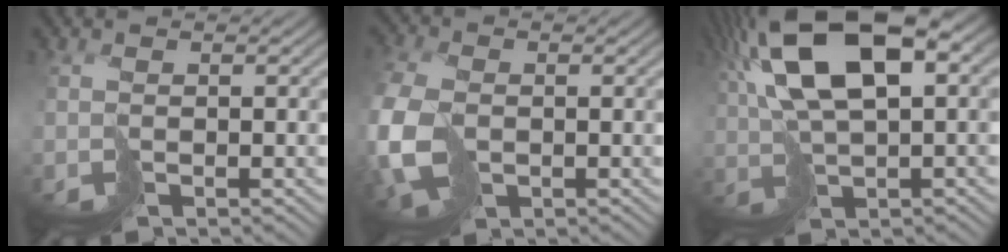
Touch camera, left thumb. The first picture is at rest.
{"total": 10.1, "force": [-1.7, 7.4, 6.6], "torque": [-0.210, -0.034, -0.022]}
{"total": 15.3, "force": [5.5, 6.6, 12.7], "torque": [-0.261, 0.017, 0.097]}